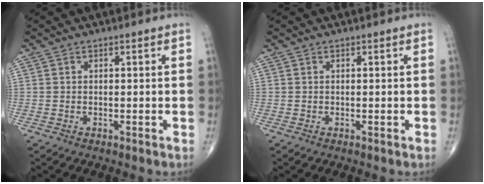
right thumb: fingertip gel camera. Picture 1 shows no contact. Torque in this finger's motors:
{"motor_torque": [-0.01, 0.21, -0.10, -0.27, -0.02]}